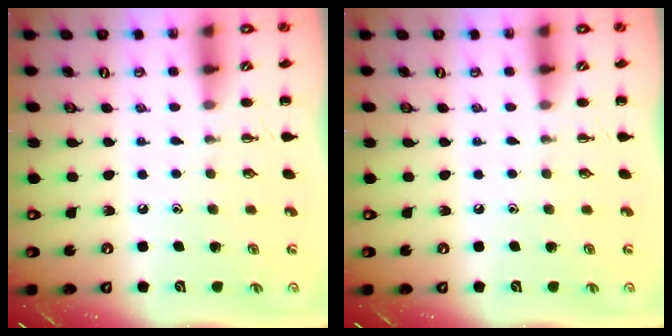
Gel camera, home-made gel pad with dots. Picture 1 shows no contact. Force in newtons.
{"total": 0.0}